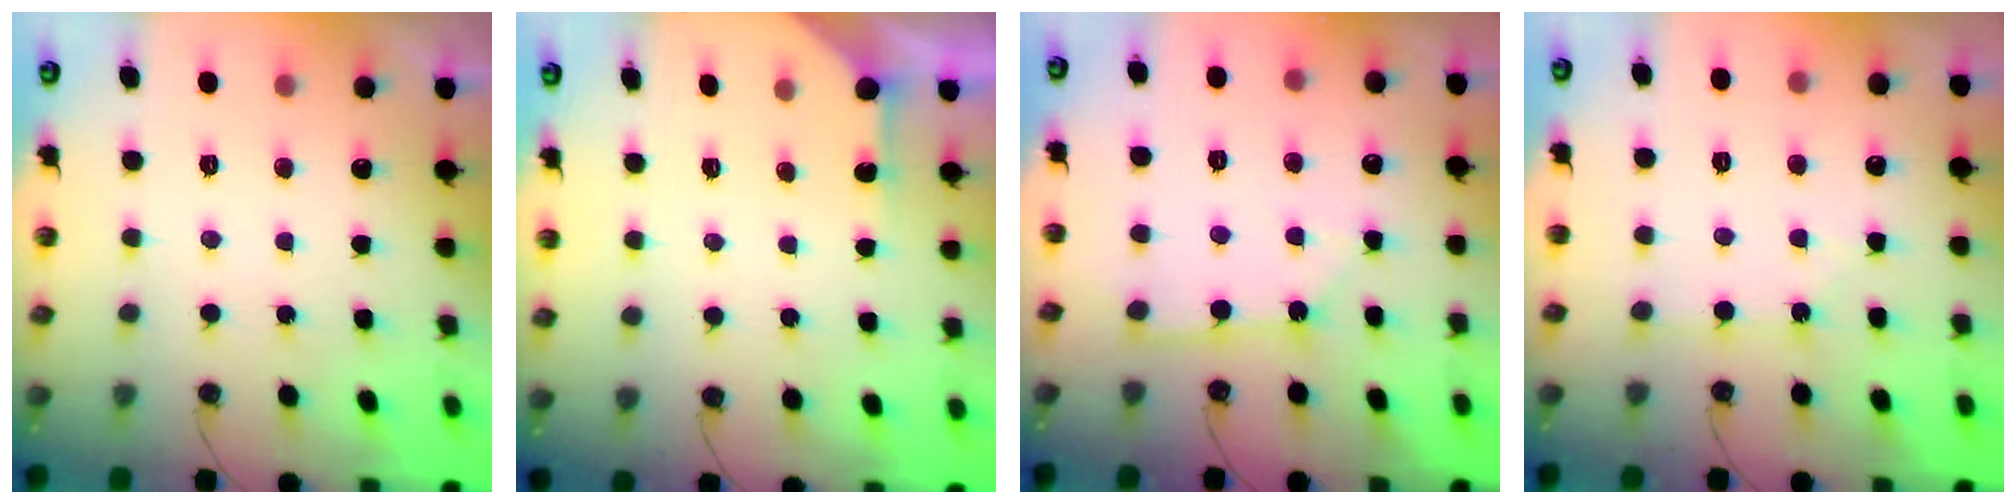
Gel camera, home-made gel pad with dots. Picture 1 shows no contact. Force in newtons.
{"total": 2.3, "press": 2.2, "slide": 0.3}
{"total": 3.9, "press": 3.8, "slide": 0.3}
{"total": 1.5, "press": 1.5, "slide": 0.2}